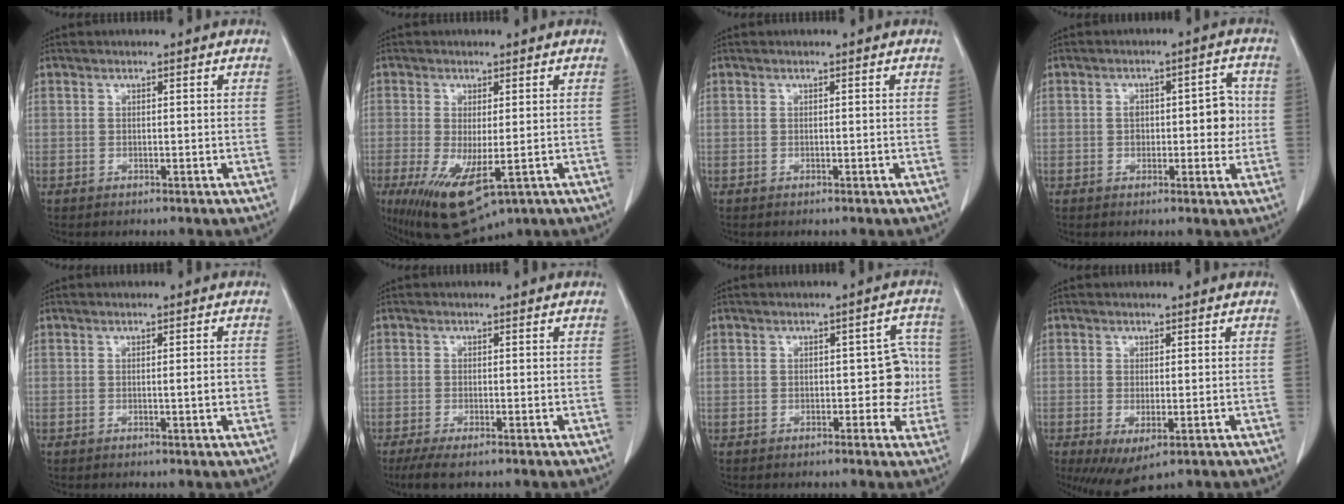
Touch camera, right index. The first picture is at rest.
{"total": 10.0, "force": [-4.1, 3.4, 8.4], "torque": [-0.149, -0.027, -0.054]}
{"total": 0.0}
{"total": 6.2, "force": [0.0, 3.0, 5.4], "torque": [-0.068, 0.018, 0.003]}
{"total": 2.1, "force": [-0.3, 0.2, 2.1], "torque": [-0.029, 0.000, -0.004]}
{"total": 3.5, "force": [-2.3, 0.6, 2.5], "torque": [-0.046, -0.010, -0.041]}
{"total": 5.0, "force": [-0.5, 2.7, 4.2], "torque": [-0.038, 0.026, -0.004]}
{"total": 5.8, "force": [-2.6, 2.1, 4.7], "torque": [-0.073, -0.019, -0.034]}